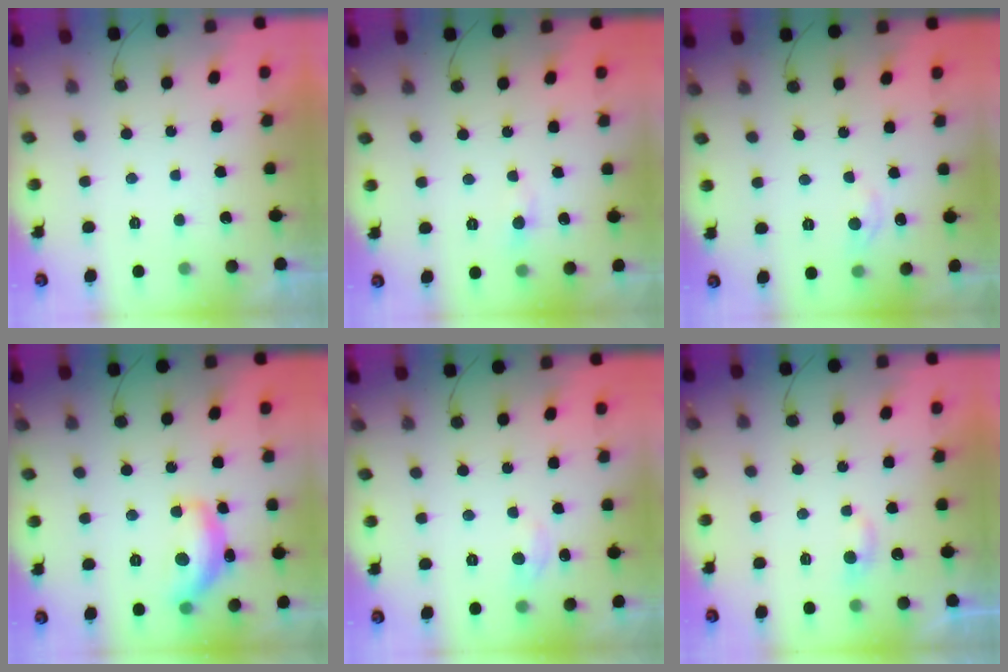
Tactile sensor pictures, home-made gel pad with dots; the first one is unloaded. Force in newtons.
{"total": 4.0, "press": 4.0, "slide": 0.5}
{"total": 3.3, "press": 3.3, "slide": 0.4}
{"total": 13.7, "press": 13.7, "slide": 0.8}
{"total": 5.8, "press": 5.8, "slide": 0.8}
{"total": 3.9, "press": 3.9, "slide": 0.5}